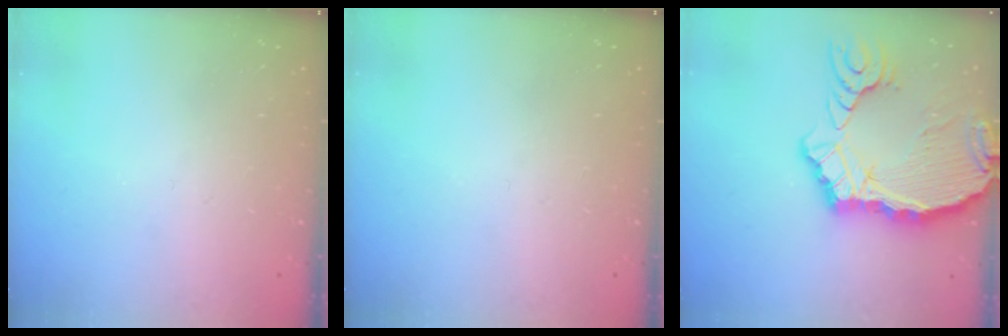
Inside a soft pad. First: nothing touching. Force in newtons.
{"total": 0.0}
{"total": 15.5, "press": 15.4, "slide": 2.1}